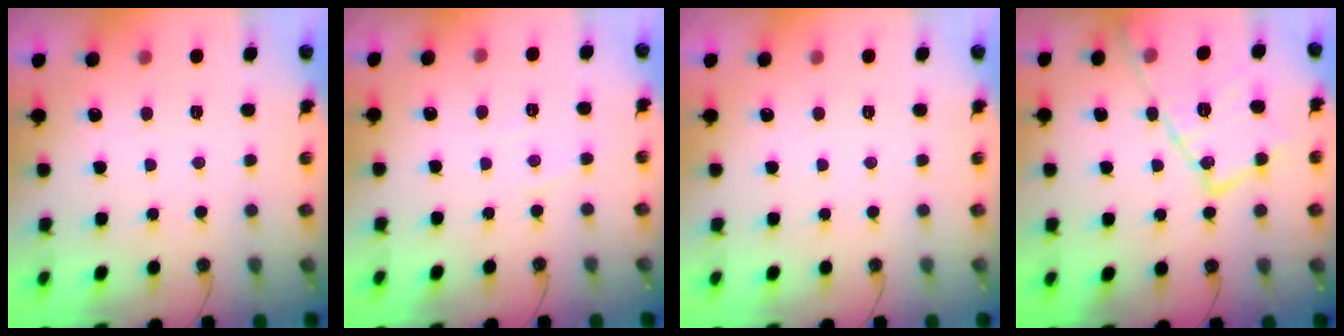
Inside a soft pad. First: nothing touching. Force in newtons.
{"total": 2.7, "press": 2.7, "slide": 0.5}
{"total": 0.0}
{"total": 18.9, "press": 18.9, "slide": 0.9}